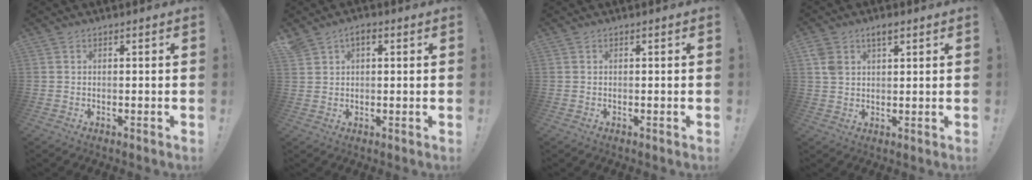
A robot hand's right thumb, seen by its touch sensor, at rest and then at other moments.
{"total": 3.6, "force": [1.6, 2.2, 2.2], "torque": [-0.039, 0.000, 0.030]}
{"total": 0.0}
{"total": 4.5, "force": [2.4, 2.6, 2.8], "torque": [-0.044, -0.006, 0.042]}